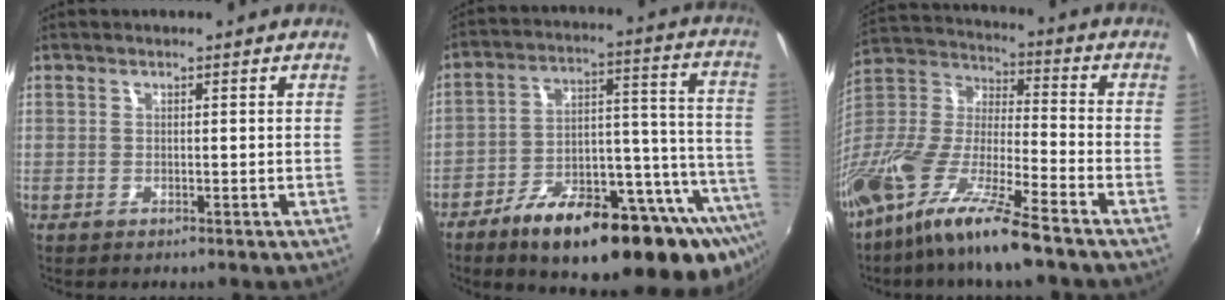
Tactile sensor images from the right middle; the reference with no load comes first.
{"total": 28.4, "force": [-18.4, 8.6, 19.8], "torque": [-0.262, -0.007, -0.259]}
{"total": 20.1, "force": [-13.7, 3.3, 14.4], "torque": [-0.276, -0.024, -0.263]}